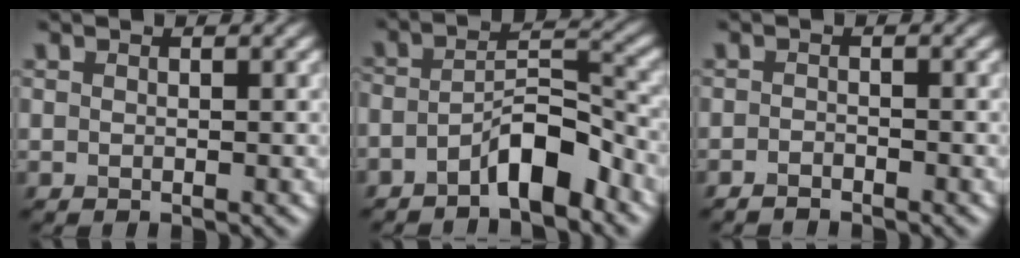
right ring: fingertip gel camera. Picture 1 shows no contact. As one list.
[{"total": 4.9, "force": [-3.1, 1.4, 3.5], "torque": [-0.058, 0.014, -0.058]}, {"total": 1.1, "force": [-1.0, 0.2, 0.4], "torque": [-0.005, -0.001, -0.020]}]